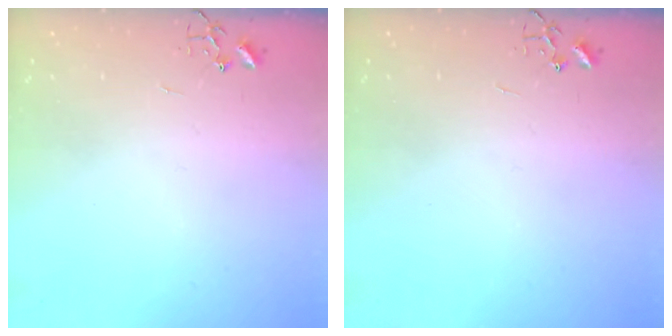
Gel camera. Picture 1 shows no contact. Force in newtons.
{"total": 0.0}